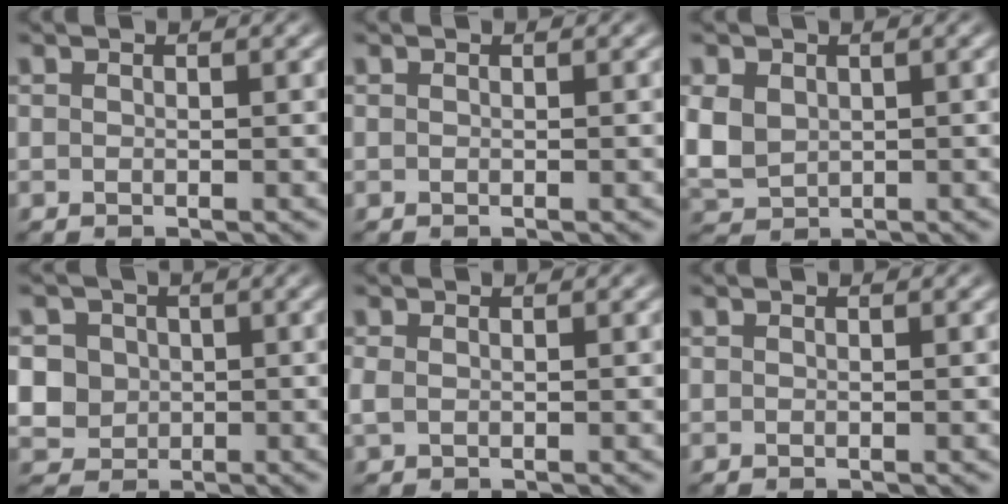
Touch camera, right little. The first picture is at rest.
{"total": 0.0}
{"total": 5.7, "force": [-0.3, 5.1, 2.4], "torque": [-0.080, -0.028, 0.010]}
{"total": 8.5, "force": [-0.6, 8.0, 2.9], "torque": [-0.083, -0.034, -0.006]}
{"total": 1.0, "force": [0.0, 0.7, 0.7], "torque": [-0.024, -0.010, 0.010]}
{"total": 0.0}